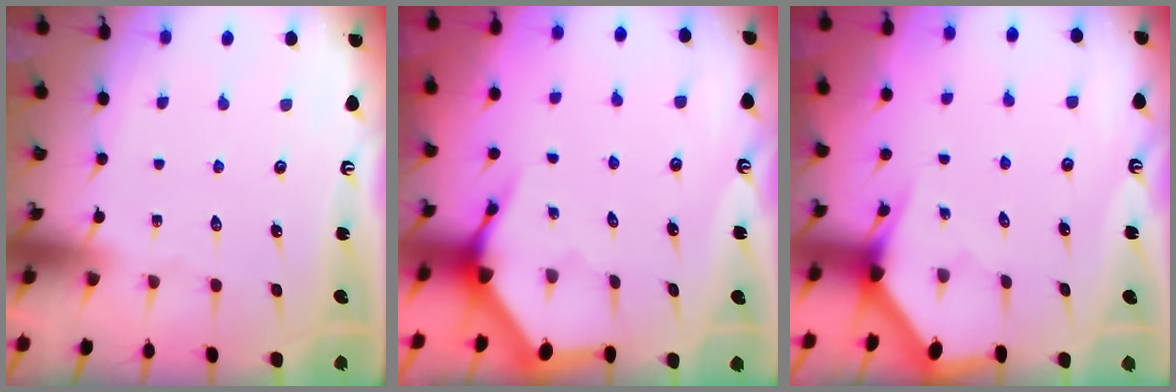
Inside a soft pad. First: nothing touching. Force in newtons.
{"total": 3.7, "press": 3.6, "slide": 0.4}
{"total": 3.0, "press": 3.0, "slide": 0.2}